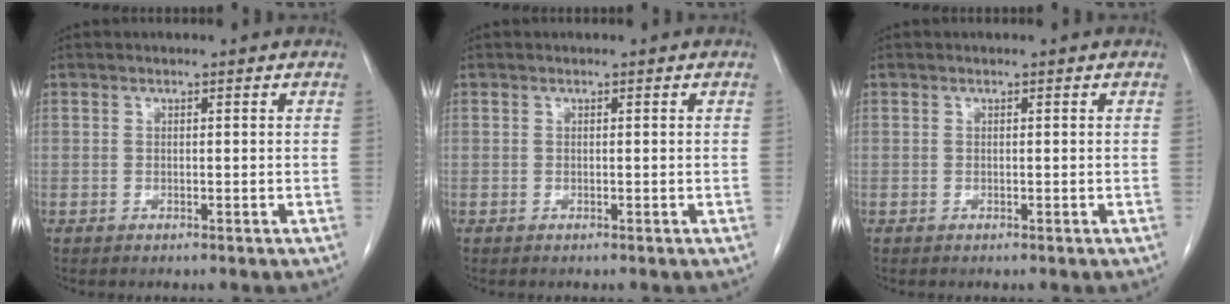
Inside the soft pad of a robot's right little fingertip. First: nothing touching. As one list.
[{"total": 0.0}, {"total": 0.0}]